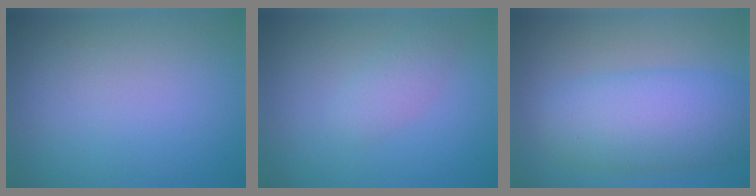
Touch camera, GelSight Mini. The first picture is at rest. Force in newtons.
{"total": 1.7, "press": 1.7, "slide": 0.0}
{"total": 6.9, "press": 6.8, "slide": 0.3}